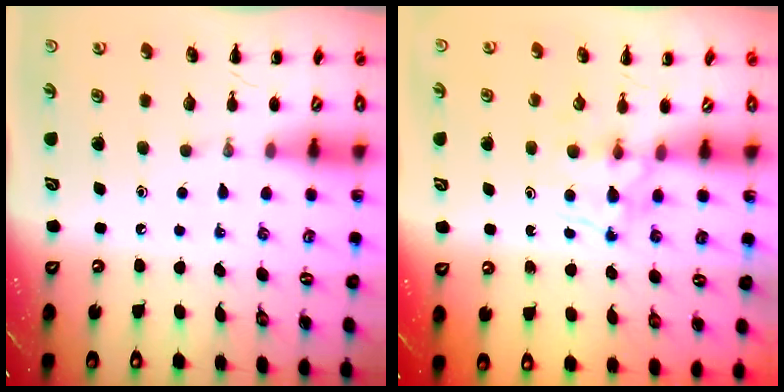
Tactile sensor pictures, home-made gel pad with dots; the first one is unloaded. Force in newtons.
{"total": 4.5, "press": 4.4, "slide": 0.4}